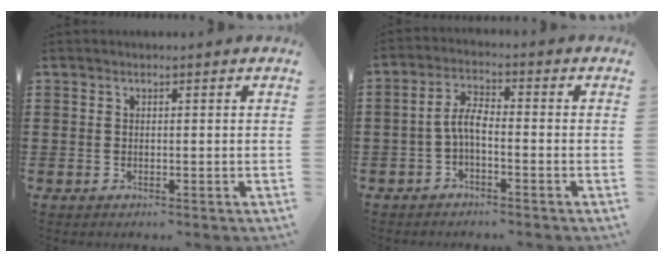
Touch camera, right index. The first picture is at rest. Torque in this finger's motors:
{"motor_torque": [0.58, -0.45, 0.20, 0.13]}